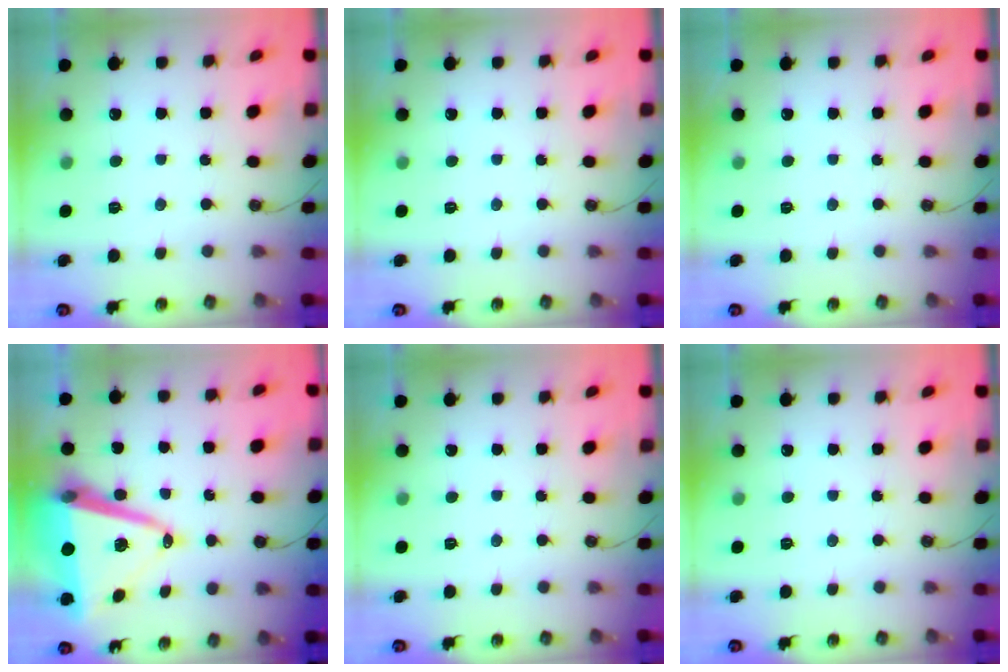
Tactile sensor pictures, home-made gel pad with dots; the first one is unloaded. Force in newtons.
{"total": 0.0}
{"total": 0.0}
{"total": 15.7, "press": 15.1, "slide": 4.1}
{"total": 0.0}
{"total": 0.0}